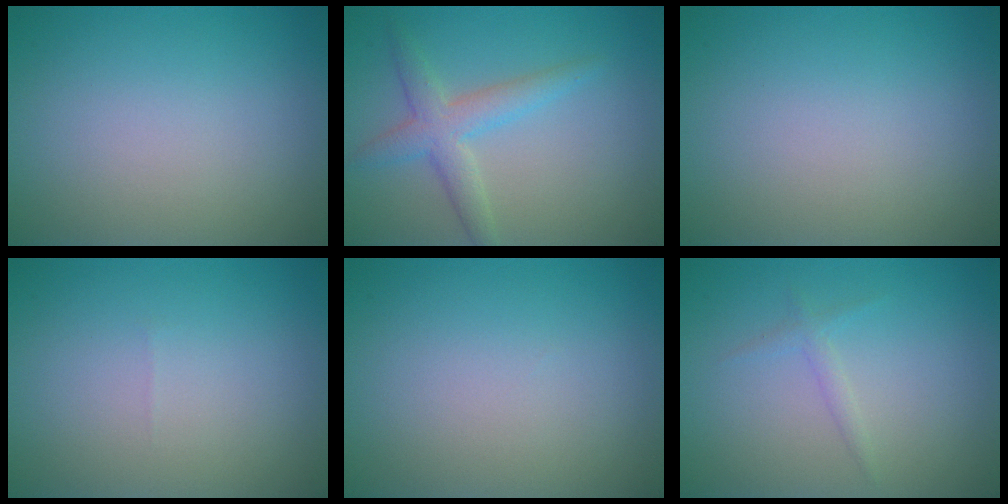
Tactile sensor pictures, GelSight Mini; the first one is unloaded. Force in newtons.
{"total": 3.3, "press": 3.3, "slide": 0.1}
{"total": 0.0}
{"total": 0.0}
{"total": 0.0}
{"total": 1.0, "press": 1.0, "slide": 0.1}